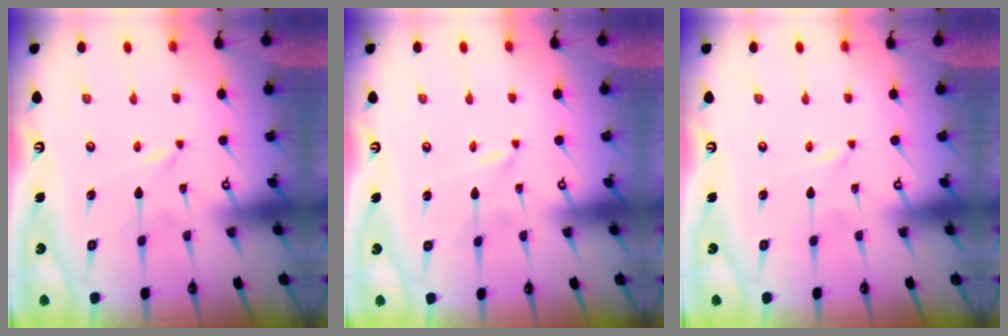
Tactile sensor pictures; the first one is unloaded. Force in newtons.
{"total": 0.0}
{"total": 0.0}